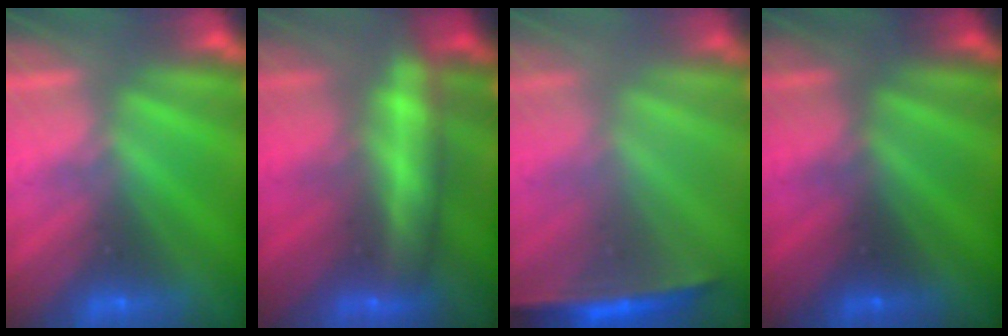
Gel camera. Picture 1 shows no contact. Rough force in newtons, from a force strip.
{"total": 6.2}
{"total": 1.3}
{"total": 2.8}